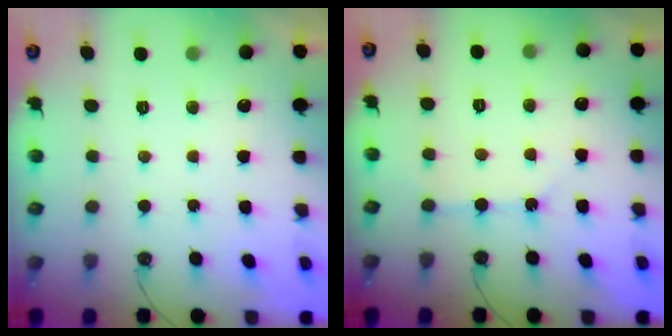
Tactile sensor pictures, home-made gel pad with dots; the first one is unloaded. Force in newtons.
{"total": 2.2, "press": 2.2, "slide": 0.3}